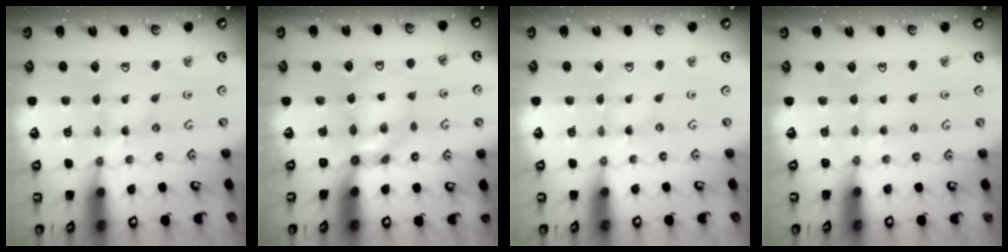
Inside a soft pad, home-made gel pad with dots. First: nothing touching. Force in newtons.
{"total": 5.1, "press": 5.1, "slide": 0.2}
{"total": 0.0}
{"total": 3.2, "press": 3.2, "slide": 0.5}